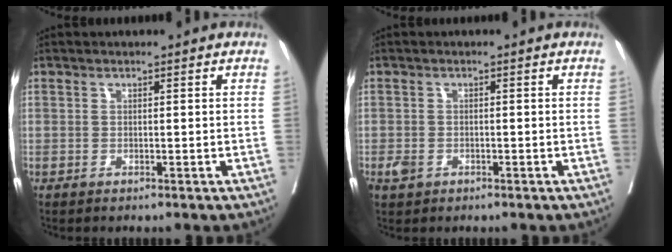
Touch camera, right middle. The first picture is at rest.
{"total": 1.8, "force": [-0.9, 1.3, 0.8], "torque": [-0.016, 0.003, -0.011]}